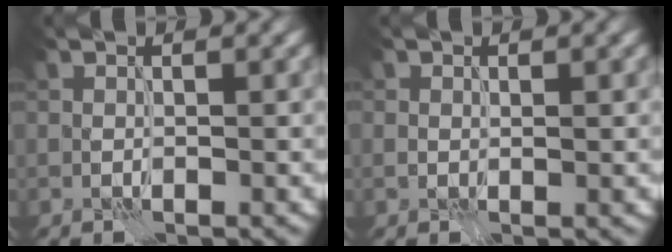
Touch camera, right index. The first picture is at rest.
{"total": 0.5, "force": [0.2, 0.3, 0.4], "torque": [-0.006, -0.002, 0.005]}